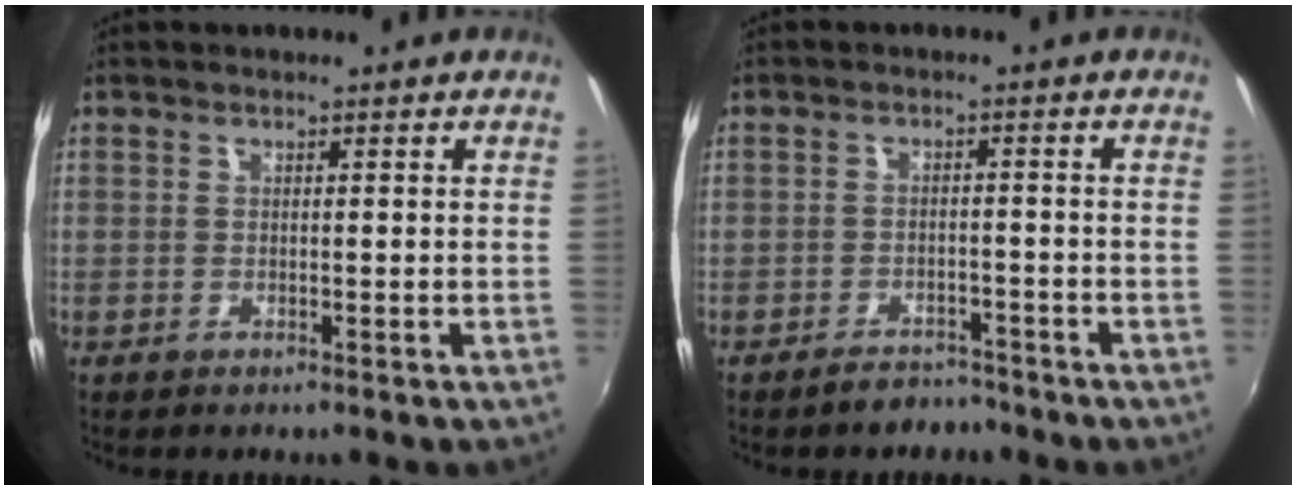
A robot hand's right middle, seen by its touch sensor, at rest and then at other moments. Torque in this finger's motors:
{"motor_torque": [0.64, -0.66, 0.08, 0.12]}